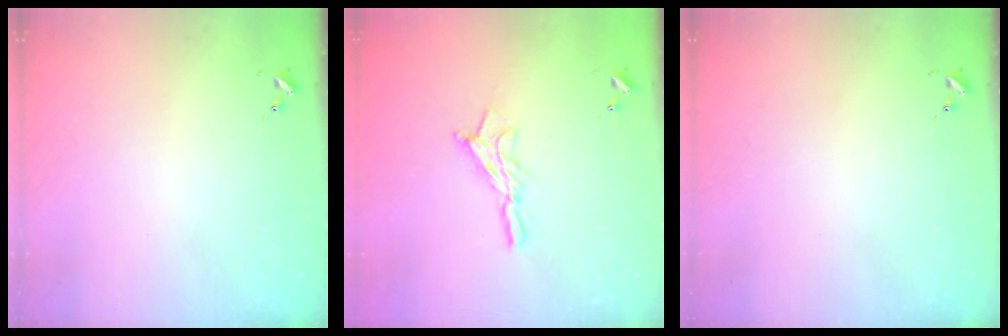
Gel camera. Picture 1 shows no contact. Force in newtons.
{"total": 8.7, "press": 8.7, "slide": 0.5}
{"total": 0.0}